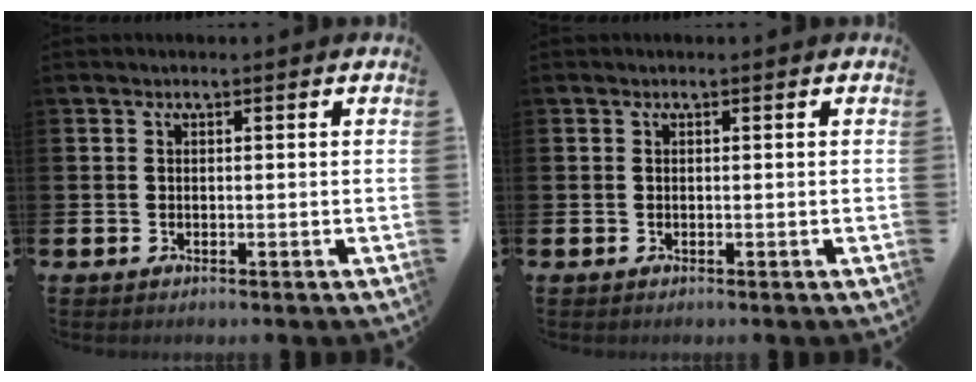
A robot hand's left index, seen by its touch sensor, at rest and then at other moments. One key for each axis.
{"total": 0.0}